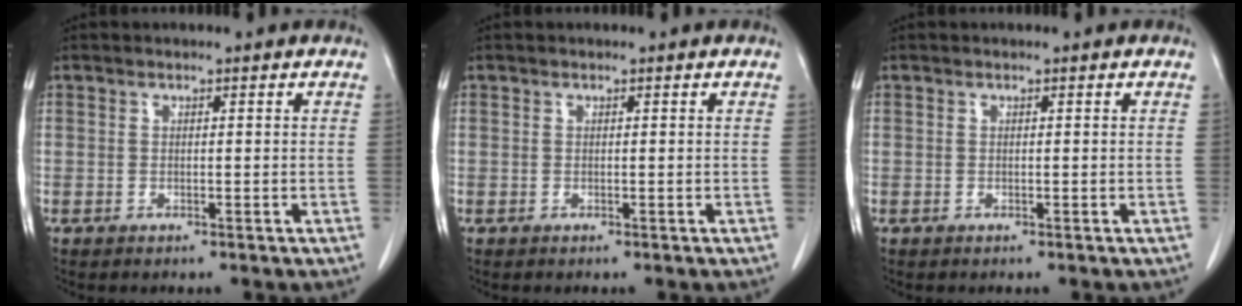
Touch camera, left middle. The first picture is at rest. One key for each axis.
{"total": 0.0}
{"total": 0.0}